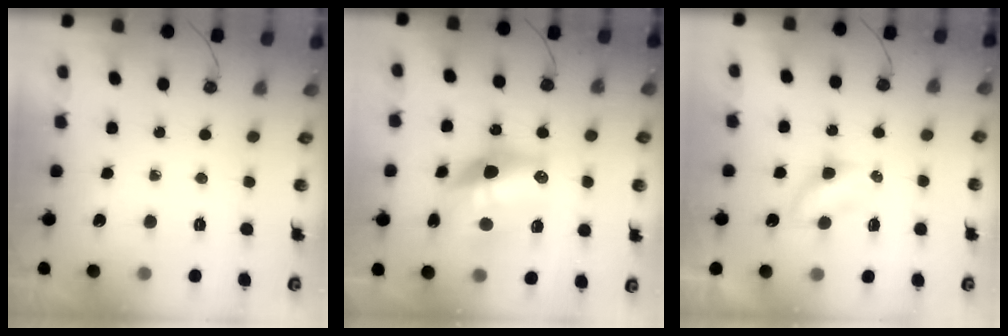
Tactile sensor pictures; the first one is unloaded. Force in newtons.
{"total": 17.4, "press": 16.9, "slide": 4.1}
{"total": 4.2, "press": 4.2, "slide": 0.4}